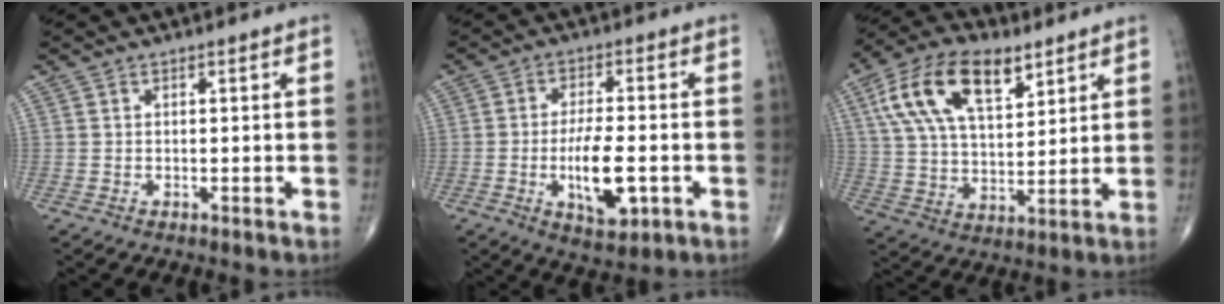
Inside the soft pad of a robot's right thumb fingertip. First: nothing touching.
{"total": 10.2, "force": [-2.5, 4.0, 9.0], "torque": [-0.148, 0.003, -0.037]}
{"total": 17.4, "force": [8.2, 8.7, 12.7], "torque": [-0.217, -0.012, 0.149]}